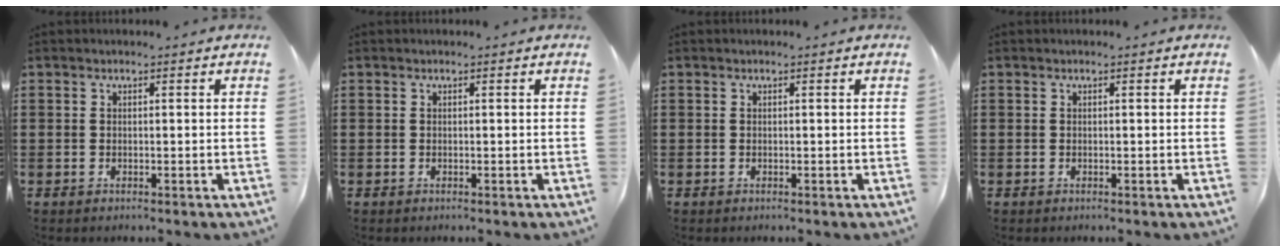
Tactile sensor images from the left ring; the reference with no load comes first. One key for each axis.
{"total": 0.0}
{"total": 0.0}
{"total": 0.0}